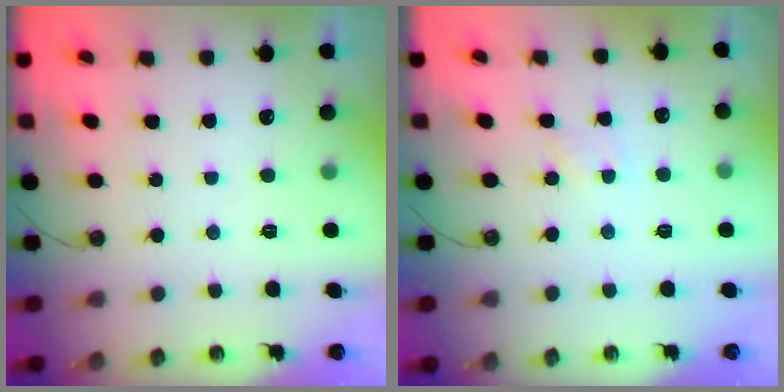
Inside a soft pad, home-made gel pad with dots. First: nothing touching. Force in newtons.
{"total": 2.4, "press": 2.4, "slide": 0.3}